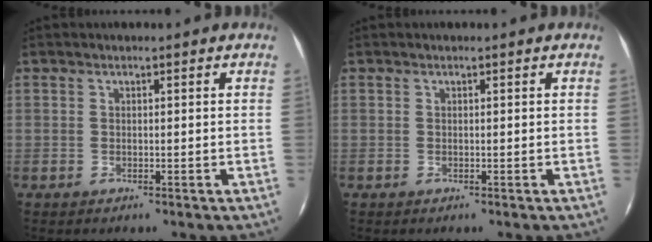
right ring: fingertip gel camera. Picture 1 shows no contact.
{"total": 0.0}